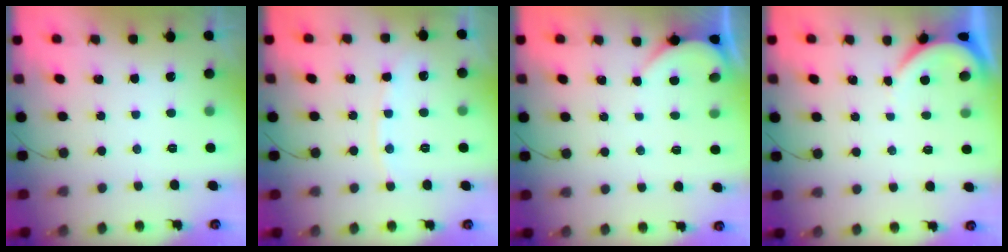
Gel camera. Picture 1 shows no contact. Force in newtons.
{"total": 6.2, "press": 6.2, "slide": 0.7}
{"total": 1.3, "press": 1.3, "slide": 0.1}
{"total": 2.9, "press": 2.8, "slide": 0.3}